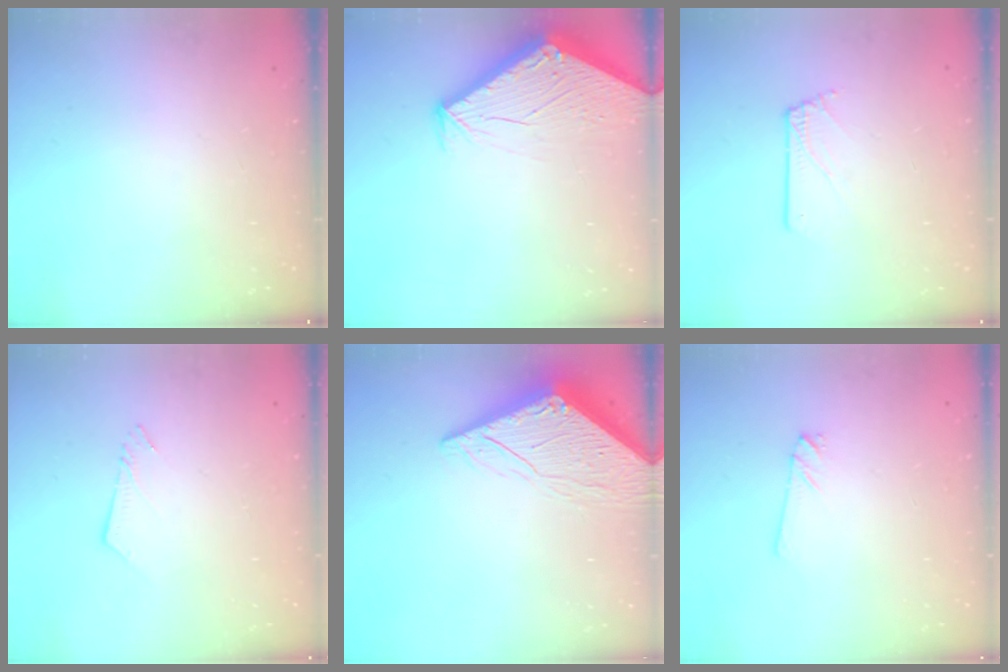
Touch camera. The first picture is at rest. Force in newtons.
{"total": 3.3, "press": 3.3, "slide": 0.2}
{"total": 1.1, "press": 1.1, "slide": 0.2}
{"total": 2.9, "press": 2.9, "slide": 0.2}
{"total": 10.1, "press": 10.1, "slide": 1.0}
{"total": 0.8, "press": 0.8, "slide": 0.1}